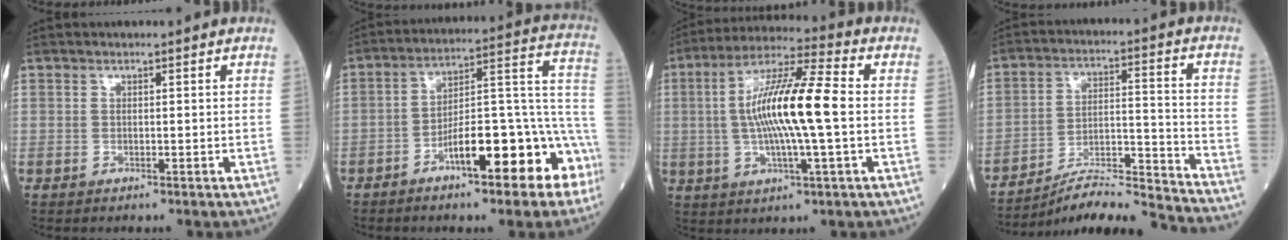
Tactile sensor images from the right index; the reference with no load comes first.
{"total": 15.3, "force": [-7.8, 3.8, 12.6], "torque": [-0.169, 0.042, -0.110]}
{"total": 15.0, "force": [0.0, 1.3, 15.0], "torque": [-0.283, 0.012, -0.005]}
{"total": 16.0, "force": [-15.4, -1.6, 4.0], "torque": [-0.061, 0.017, -0.249]}